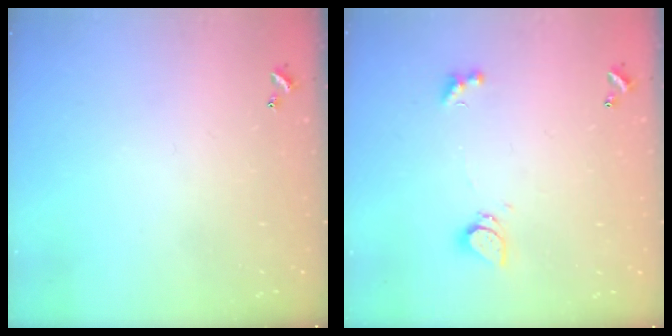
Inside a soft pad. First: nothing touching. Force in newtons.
{"total": 1.0, "press": 0.9, "slide": 0.4}